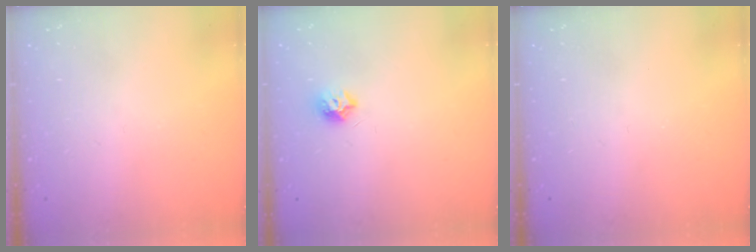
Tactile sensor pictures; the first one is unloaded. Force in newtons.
{"total": 7.4, "press": 7.4, "slide": 0.9}
{"total": 0.0}